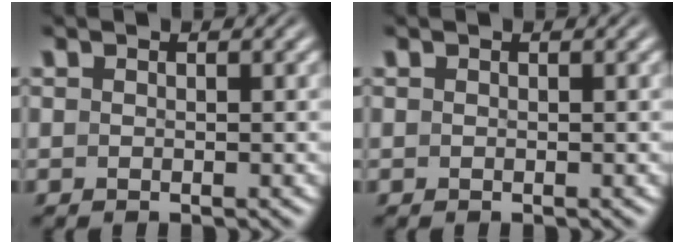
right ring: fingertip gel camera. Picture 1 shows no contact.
{"total": 0.0}